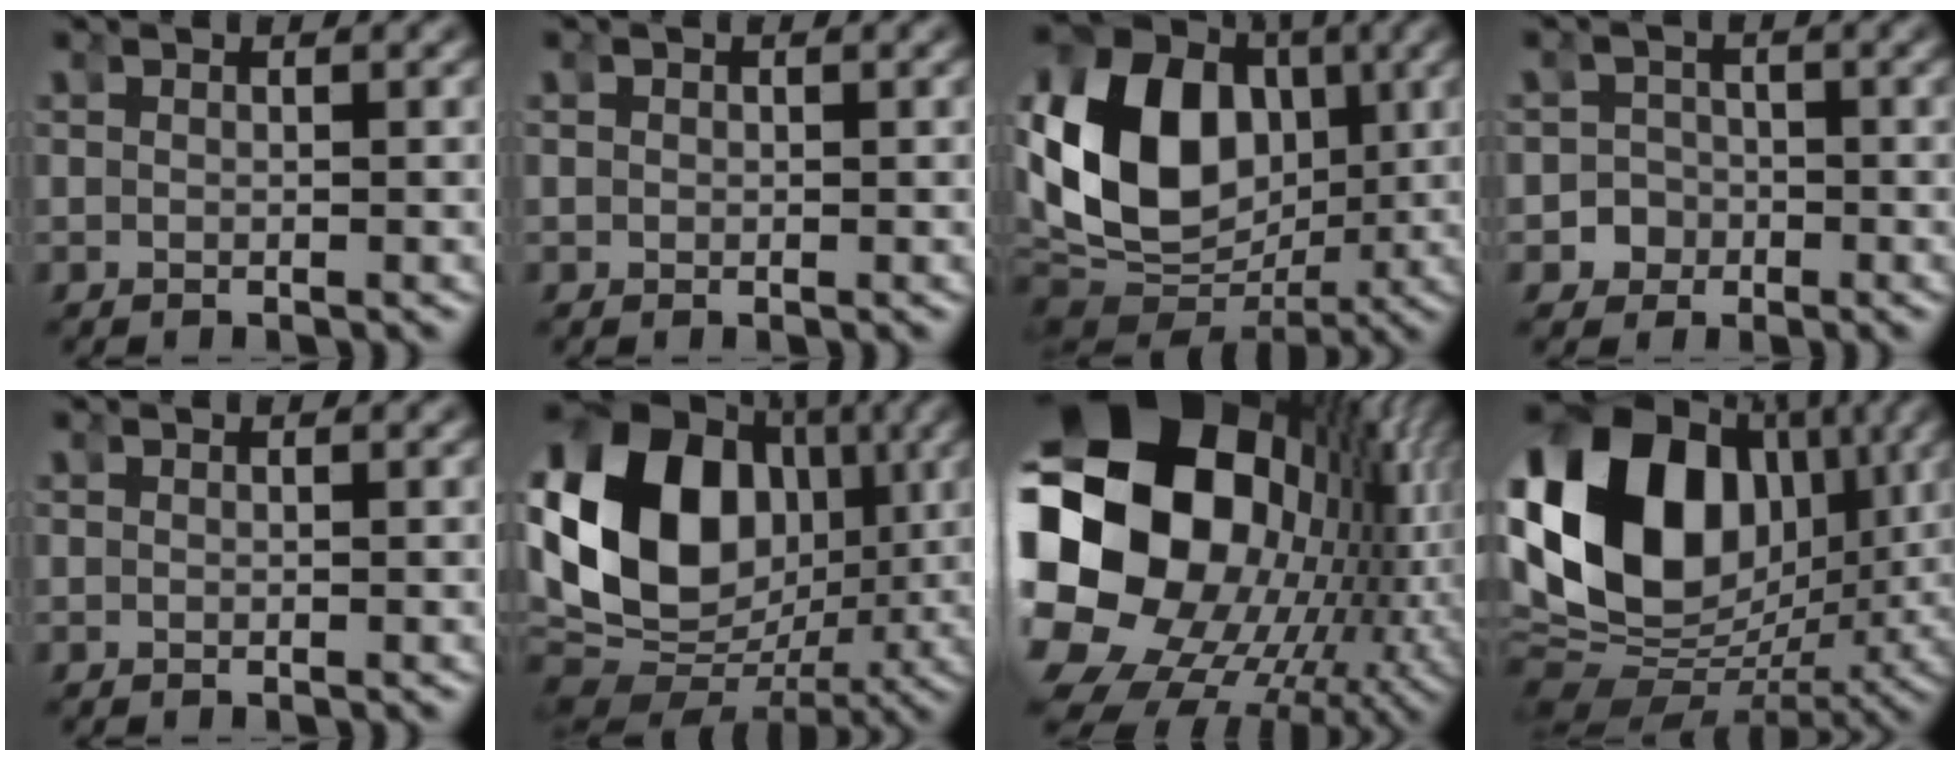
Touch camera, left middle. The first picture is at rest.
{"total": 0.7, "force": [0.1, 0.7, 0.2], "torque": [-0.006, 0.000, 0.003]}
{"total": 18.3, "force": [1.4, 14.3, 11.4], "torque": [-0.217, -0.022, 0.028]}
{"total": 5.7, "force": [-2.0, 5.2, 0.7], "torque": [-0.027, -0.017, -0.039]}
{"total": 0.0}
{"total": 20.2, "force": [1.0, 15.6, 12.8], "torque": [-0.245, -0.030, 0.020]}
{"total": 33.0, "force": [2.0, 24.0, 22.5], "torque": [-0.389, -0.038, 0.026]}
{"total": 21.8, "force": [2.3, 16.1, 14.5], "torque": [-0.270, -0.014, 0.038]}